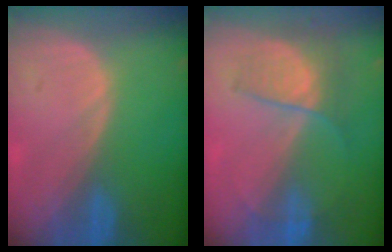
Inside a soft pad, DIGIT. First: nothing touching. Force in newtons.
{"total": 7.2, "press": 6.0, "slide": 3.9}